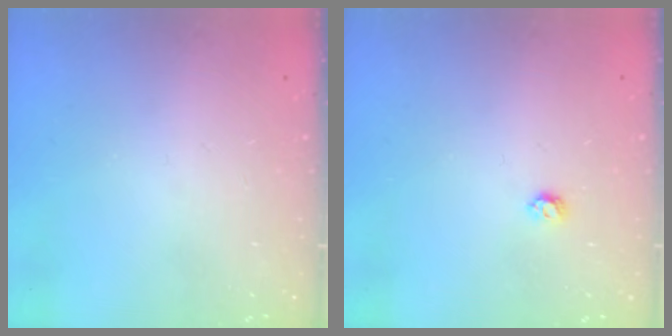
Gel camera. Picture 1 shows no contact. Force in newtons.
{"total": 3.4, "press": 3.4, "slide": 0.7}